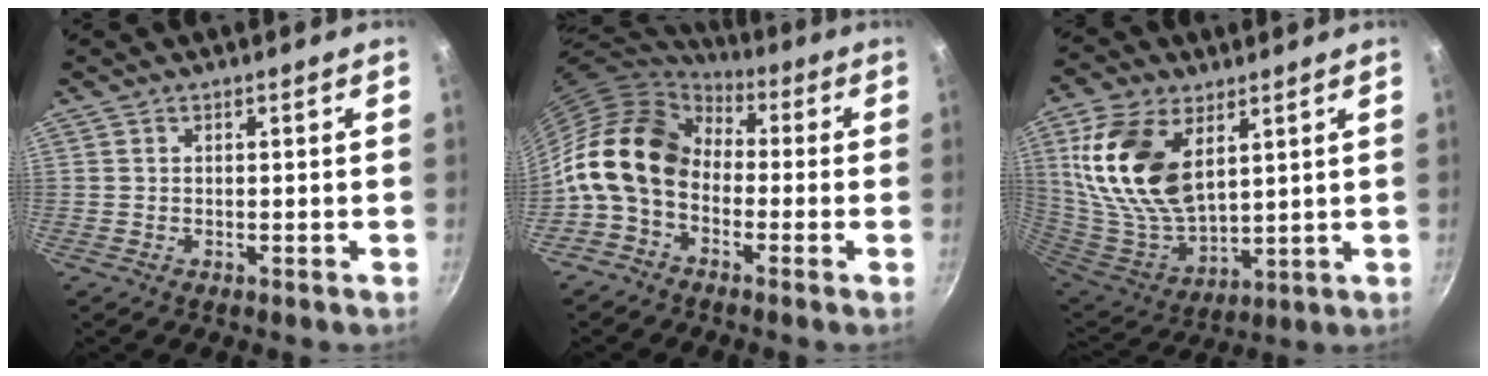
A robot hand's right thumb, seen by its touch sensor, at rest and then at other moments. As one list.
[{"total": 15.5, "force": [-0.6, 12.1, 9.8], "torque": [-0.148, 0.042, -0.030]}, {"total": 19.5, "force": [7.0, 11.3, 14.3], "torque": [-0.272, -0.038, 0.147]}]